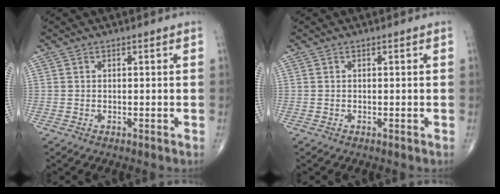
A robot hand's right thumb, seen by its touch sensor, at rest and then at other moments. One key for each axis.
{"total": 0.0}